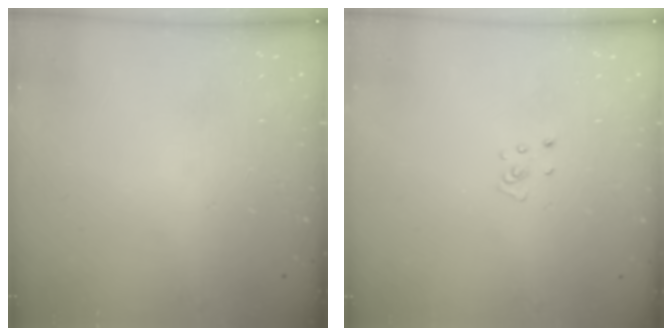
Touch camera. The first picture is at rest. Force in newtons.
{"total": 3.2, "press": 3.2, "slide": 0.4}